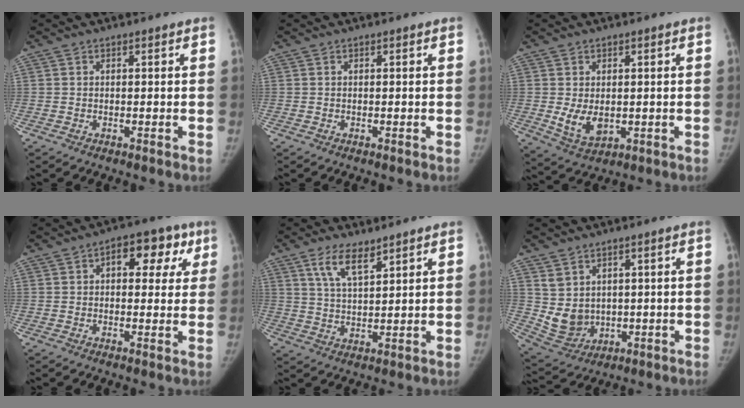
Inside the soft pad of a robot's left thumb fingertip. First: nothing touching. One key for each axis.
{"total": 0.0}
{"total": 5.9, "fx": -0.4, "fy": 4.0, "fz": 4.3, "tx": -0.064, "ty": -0.015, "tz": 0.008}
{"total": 10.0, "fx": 3.6, "fy": 6.1, "fz": 7.1, "tx": -0.046, "ty": 0.012, "tz": 0.040}
{"total": 6.3, "fx": 4.2, "fy": 2.1, "fz": 4.2, "tx": -0.069, "ty": -0.023, "tz": 0.083}
{"total": 7.2, "fx": 1.3, "fy": 6.1, "fz": 3.7, "tx": -0.052, "ty": -0.013, "tz": 0.053}